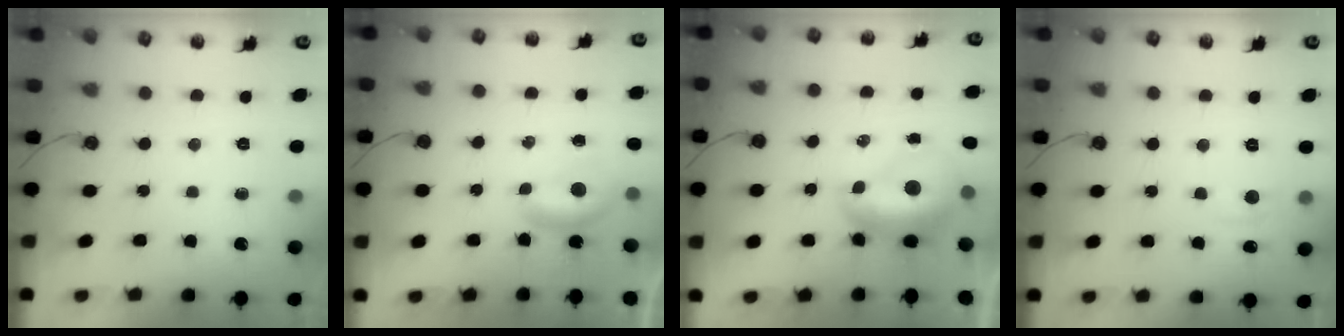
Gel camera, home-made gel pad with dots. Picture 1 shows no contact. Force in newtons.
{"total": 2.1, "press": 2.0, "slide": 0.4}
{"total": 2.1, "press": 1.9, "slide": 0.9}
{"total": 1.1, "press": 0.8, "slide": 0.7}